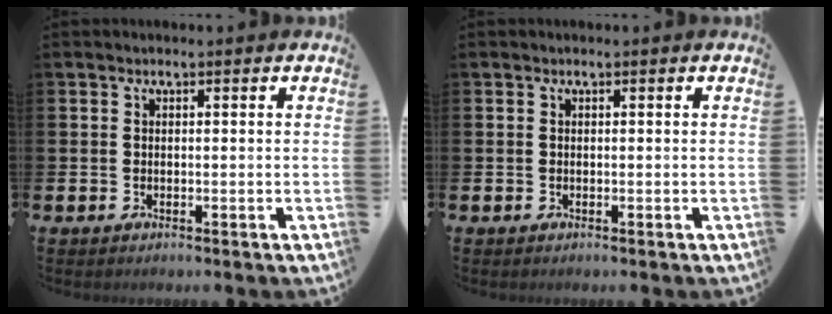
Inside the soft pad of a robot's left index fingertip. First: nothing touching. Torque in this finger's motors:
{"motor_torque": [0.01, 0.01, 0.00, 0.01]}